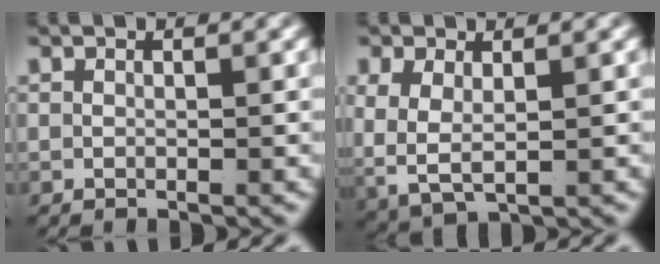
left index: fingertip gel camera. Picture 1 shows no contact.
{"total": 5.5, "force": [0.2, 4.5, 3.2], "torque": [-0.099, -0.019, 0.009]}